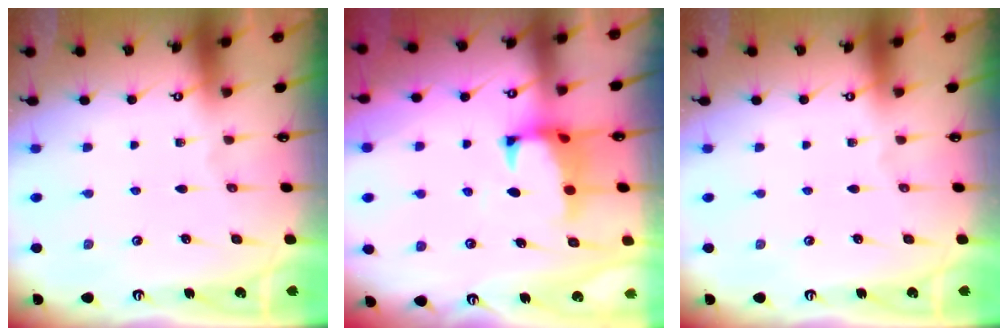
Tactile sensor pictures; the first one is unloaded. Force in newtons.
{"total": 1.0, "press": 0.2, "slide": 1.0}
{"total": 0.0}